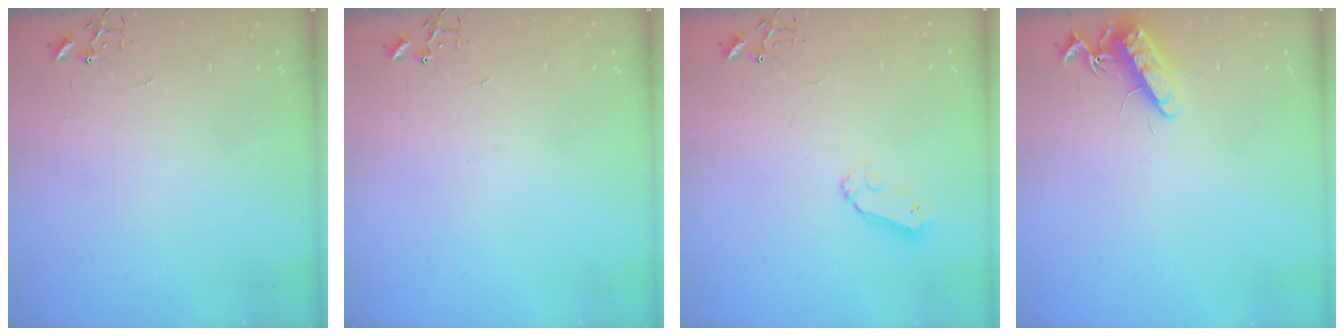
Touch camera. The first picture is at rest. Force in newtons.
{"total": 0.0}
{"total": 5.2, "press": 5.1, "slide": 0.5}
{"total": 11.9, "press": 11.8, "slide": 1.3}